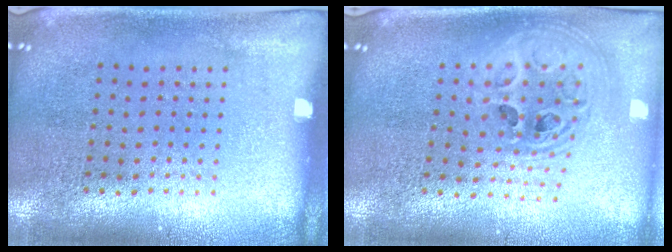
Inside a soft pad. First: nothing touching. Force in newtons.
{"total": 2.4, "press": 1.8, "slide": 1.5}